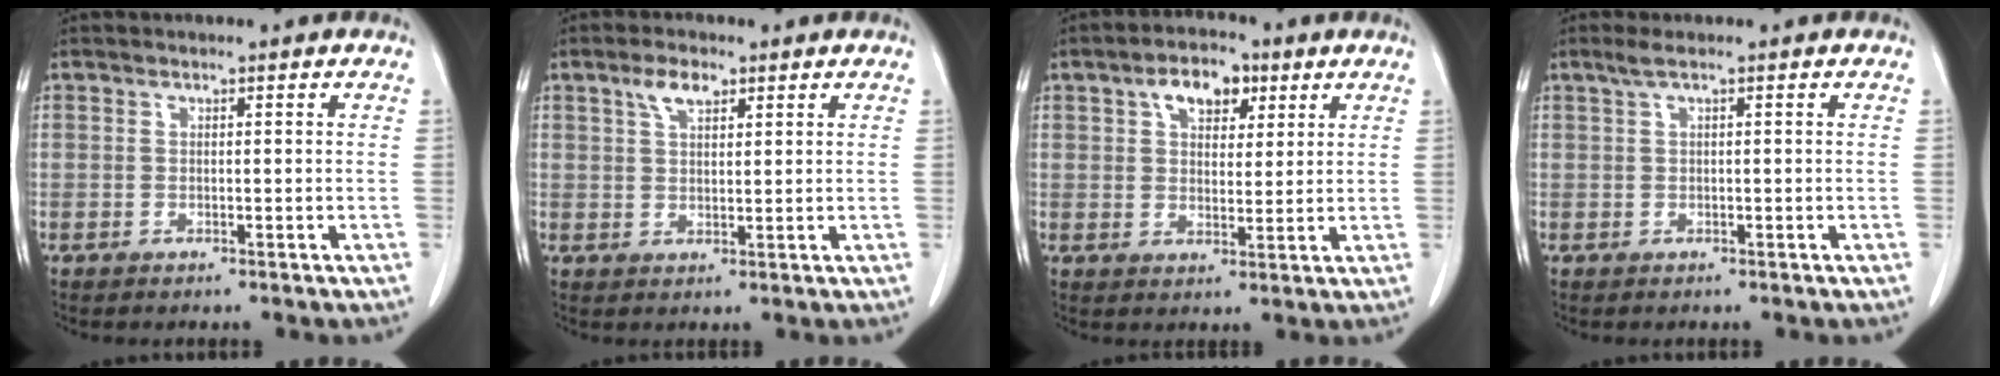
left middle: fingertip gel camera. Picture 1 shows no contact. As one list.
[{"total": 3.6, "force": [2.2, 1.5, 2.5], "torque": [-0.053, 0.007, 0.044]}, {"total": 6.4, "force": [3.2, 3.5, 4.3], "torque": [-0.070, 0.015, 0.051]}, {"total": 1.4, "force": [0.8, -0.1, 1.2], "torque": [-0.033, 0.016, 0.018]}]